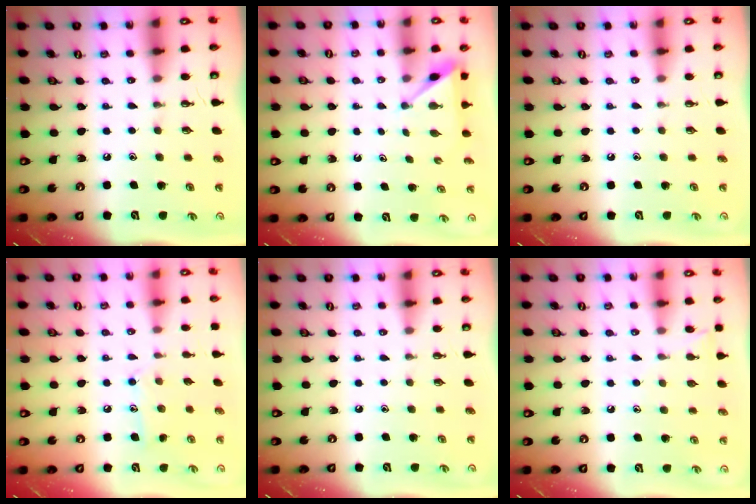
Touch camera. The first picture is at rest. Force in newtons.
{"total": 2.7, "press": 2.7, "slide": 0.3}
{"total": 0.0}
{"total": 8.7, "press": 8.6, "slide": 0.6}
{"total": 0.0}
{"total": 5.0, "press": 4.9, "slide": 0.5}